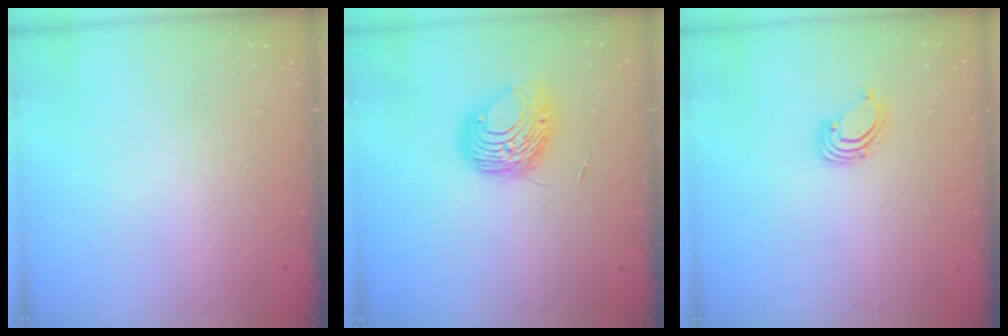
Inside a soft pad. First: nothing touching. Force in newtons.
{"total": 8.7, "press": 8.7, "slide": 0.4}
{"total": 2.3, "press": 2.3, "slide": 0.2}